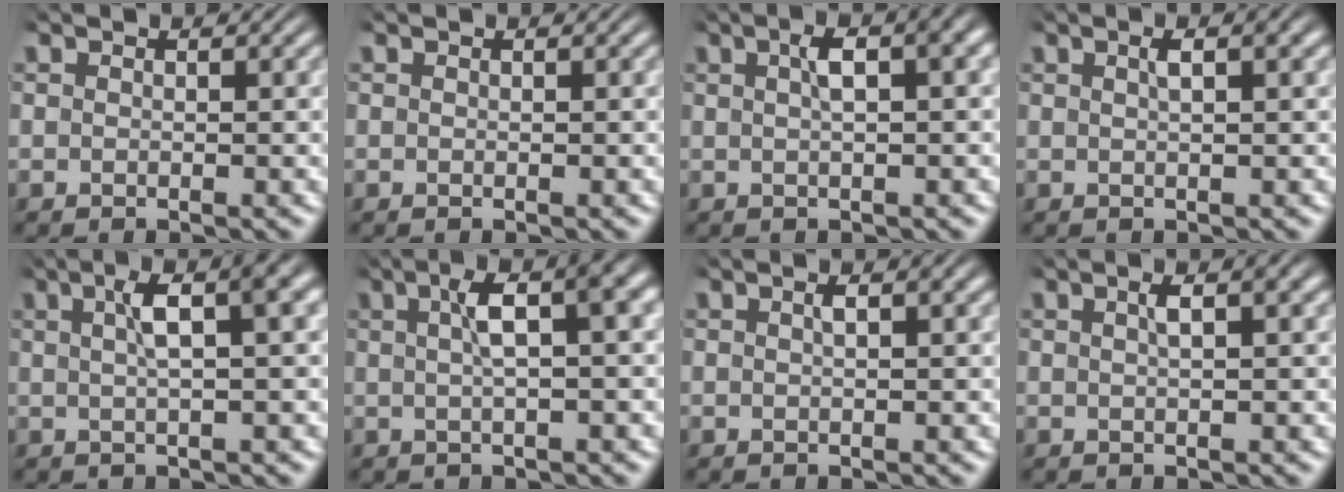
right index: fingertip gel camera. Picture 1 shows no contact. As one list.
[{"total": 0.0}, {"total": 2.5, "force": [0.6, 0.0, 2.4], "torque": [-0.035, 0.016, 0.007]}, {"total": 1.1, "force": [0.3, -0.3, 1.0], "torque": [-0.017, 0.008, 0.006]}, {"total": 4.1, "force": [1.0, 0.2, 4.0], "torque": [-0.057, 0.022, 0.013]}, {"total": 4.7, "force": [0.8, 0.5, 4.6], "torque": [-0.063, 0.024, 0.010]}, {"total": 0.7, "force": [0.1, 0.0, 0.7], "torque": [-0.015, 0.008, 0.001]}, {"total": 1.4, "force": [0.4, -0.4, 1.3], "torque": [-0.021, 0.010, 0.006]}]